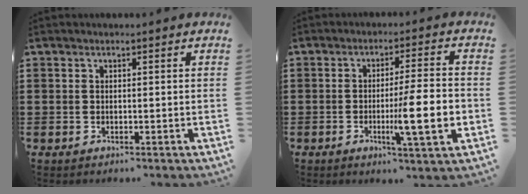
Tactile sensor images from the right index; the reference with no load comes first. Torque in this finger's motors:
{"motor_torque": [2.14, 0.00, 0.77, 0.21]}